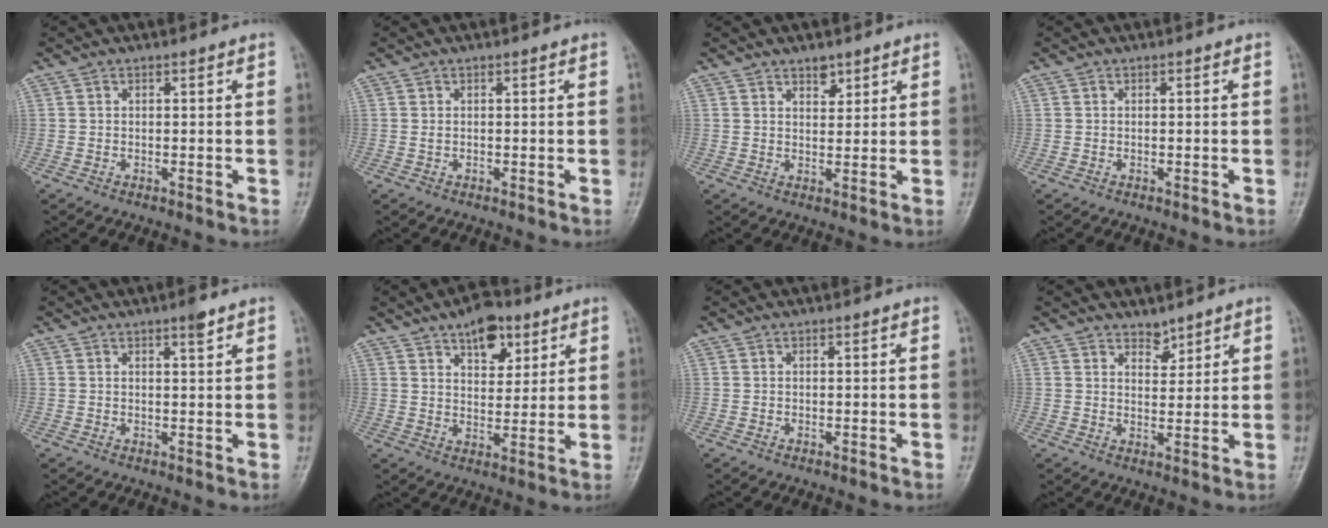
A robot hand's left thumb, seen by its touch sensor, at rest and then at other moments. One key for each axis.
{"total": 0.5, "fx": 0.2, "fy": 0.2, "fz": 0.4, "tx": -0.009, "ty": 0.001, "tz": 0.005}
{"total": 3.0, "fx": 2.2, "fy": 1.5, "fz": 1.4, "tx": -0.009, "ty": -0.015, "tz": 0.037}
{"total": 0.0}
{"total": 2.0, "fx": 1.4, "fy": 0.2, "fz": 1.4, "tx": -0.022, "ty": -0.009, "tz": 0.022}
{"total": 8.9, "fx": 5.2, "fy": 4.8, "fz": 5.4, "tx": -0.049, "ty": -0.024, "tz": 0.077}
{"total": 0.0}
{"total": 3.2, "fx": 2.7, "fy": 1.5, "fz": 0.9, "tx": 0.002, "ty": -0.022, "tz": 0.044}